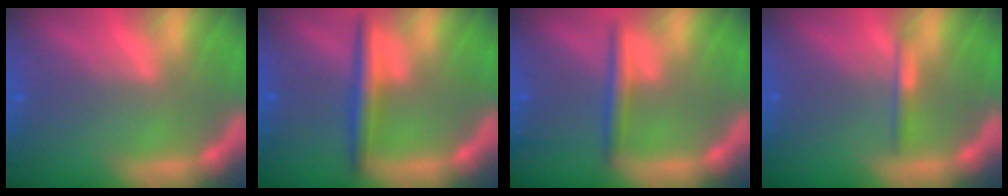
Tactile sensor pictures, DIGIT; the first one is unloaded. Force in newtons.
{"total": 3.5}
{"total": 2.4}
{"total": 1.4}